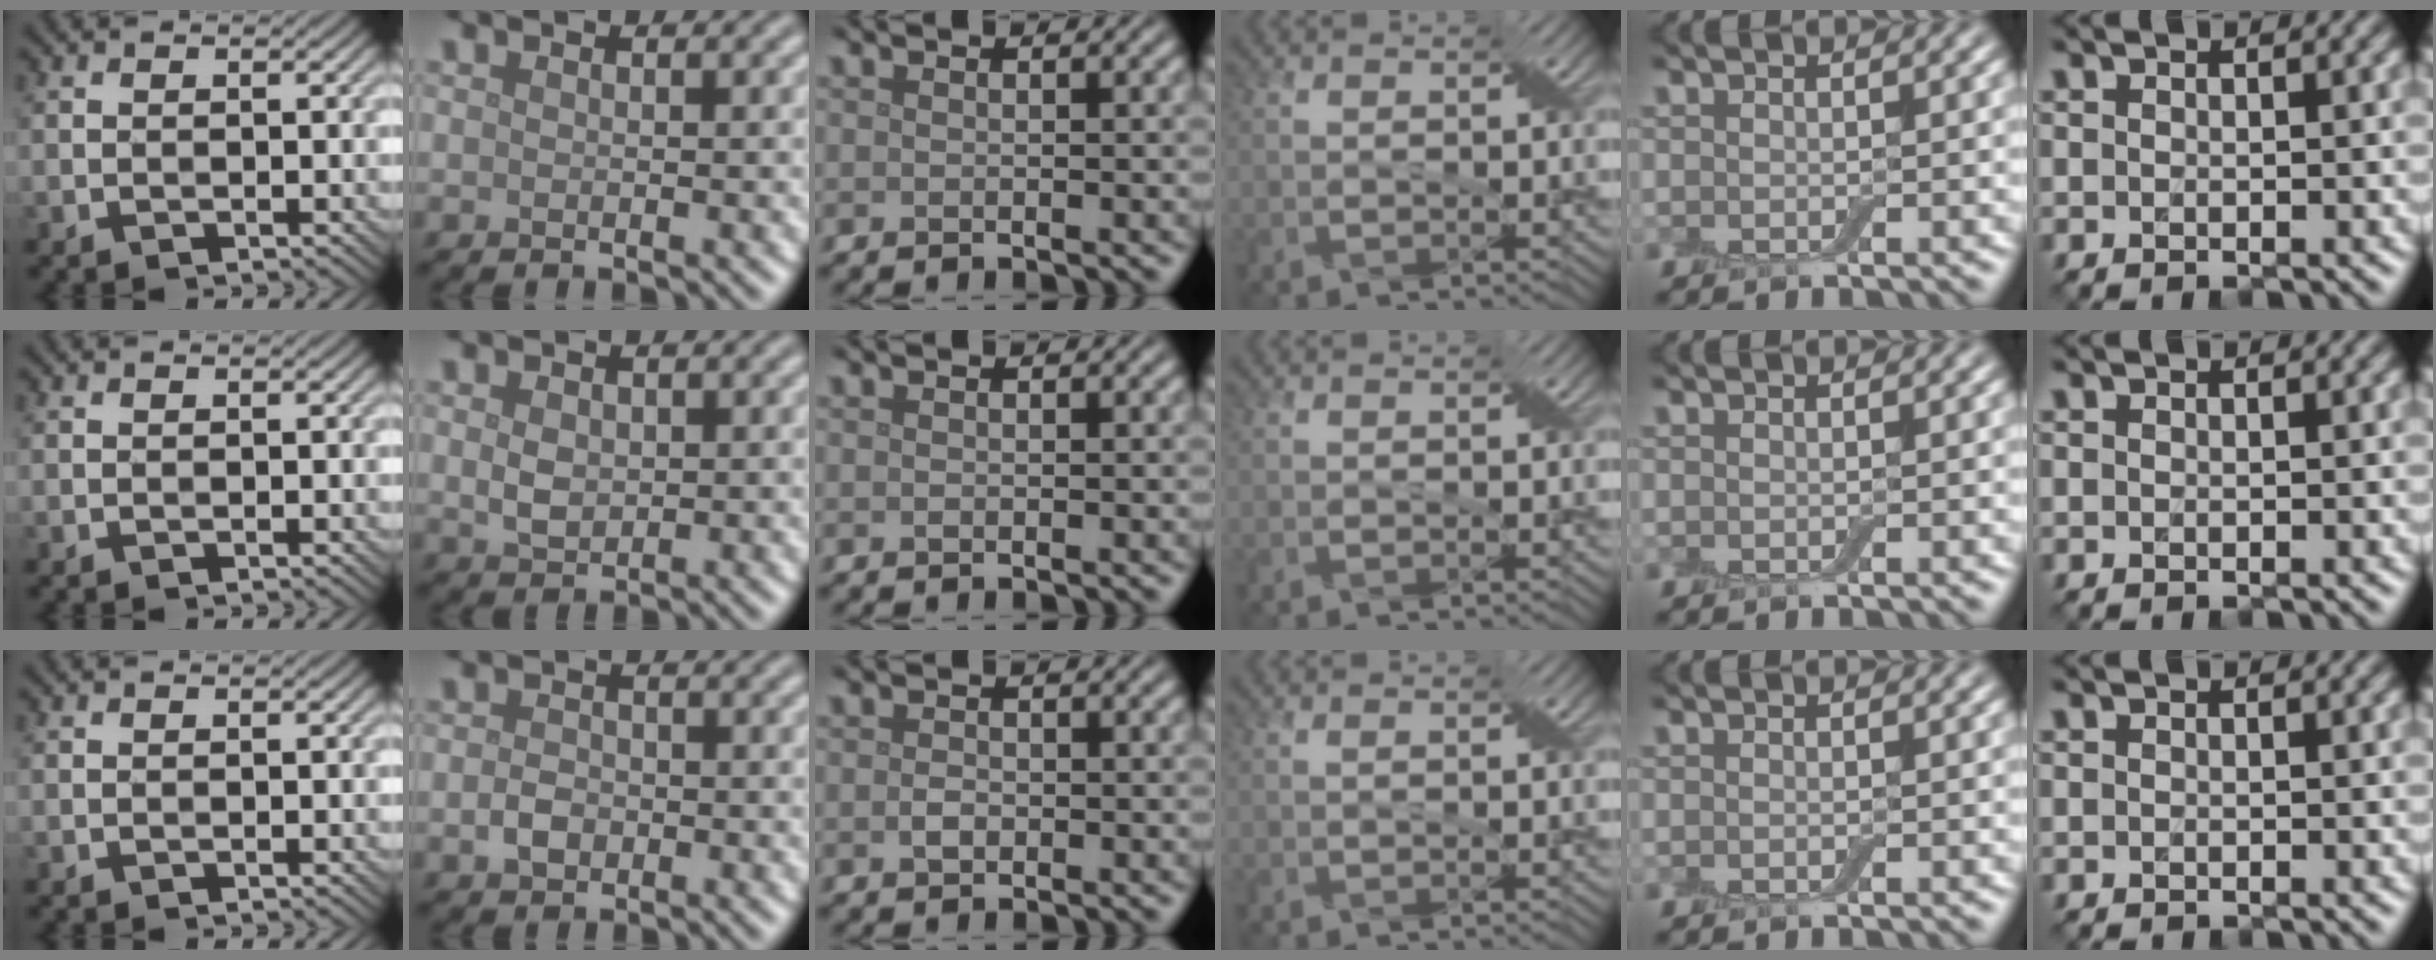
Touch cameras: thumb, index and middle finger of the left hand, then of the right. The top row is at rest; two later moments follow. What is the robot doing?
{"motion": "fold", "object": "apron"}